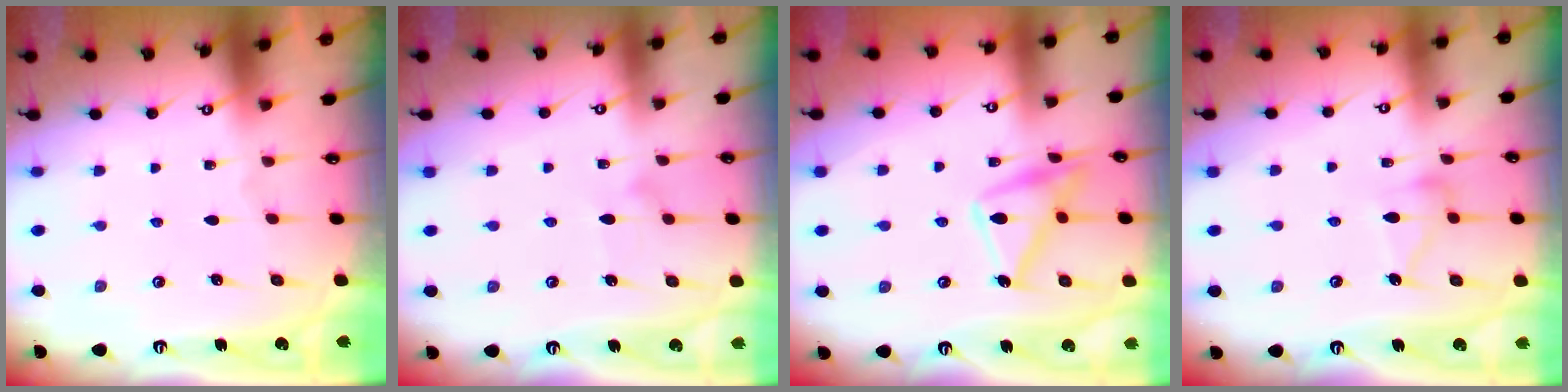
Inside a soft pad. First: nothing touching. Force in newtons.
{"total": 7.4, "press": 7.4, "slide": 0.4}
{"total": 16.9, "press": 16.8, "slide": 1.0}
{"total": 10.6, "press": 10.6, "slide": 0.6}